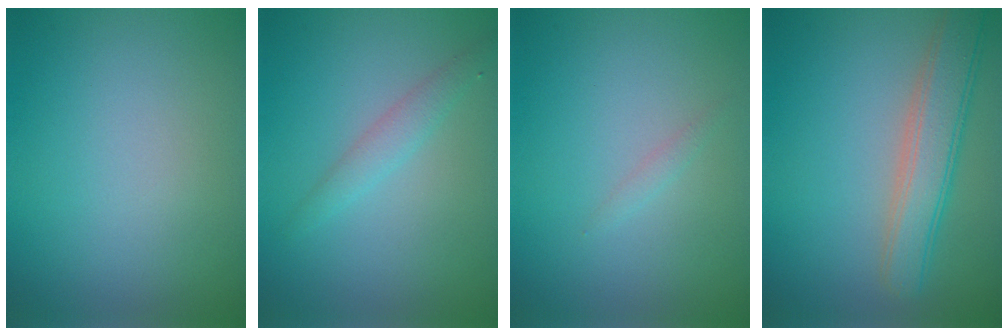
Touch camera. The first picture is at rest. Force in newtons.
{"total": 1.7, "press": 1.7, "slide": 0.0}
{"total": 0.6, "press": 0.6, "slide": 0.1}
{"total": 4.7, "press": 4.7, "slide": 0.4}